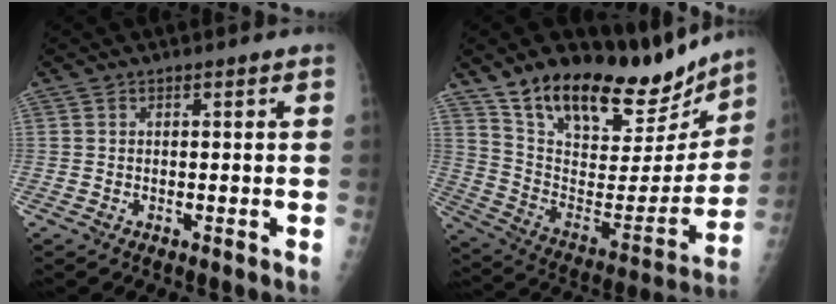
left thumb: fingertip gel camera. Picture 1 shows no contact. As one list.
[{"total": 25.4, "force": [19.7, 10.4, 12.2], "torque": [-0.154, -0.089, 0.323]}]